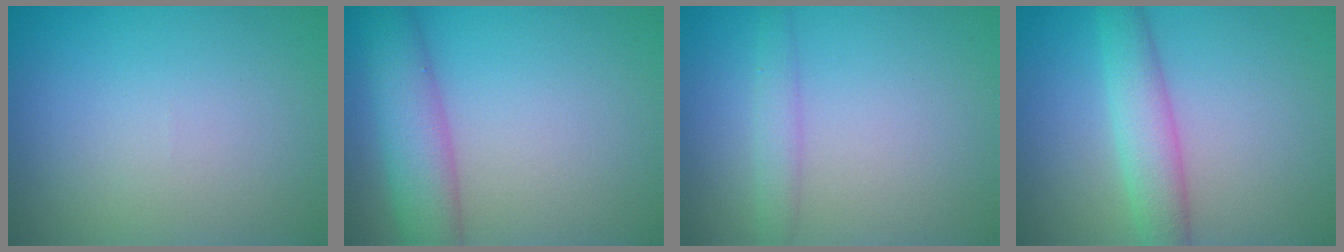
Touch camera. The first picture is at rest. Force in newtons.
{"total": 5.5, "press": 5.5, "slide": 0.2}
{"total": 1.9, "press": 1.9, "slide": 0.1}
{"total": 3.9, "press": 3.9, "slide": 0.1}